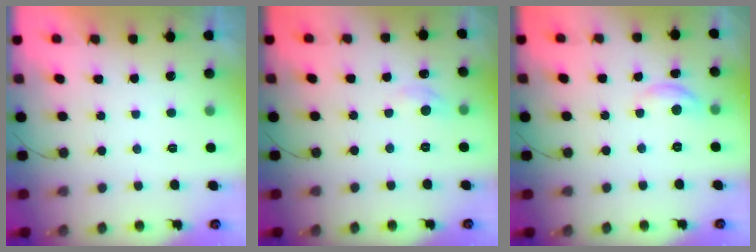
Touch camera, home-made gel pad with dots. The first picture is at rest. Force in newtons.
{"total": 5.6, "press": 5.5, "slide": 0.8}
{"total": 6.0, "press": 6.0, "slide": 0.4}